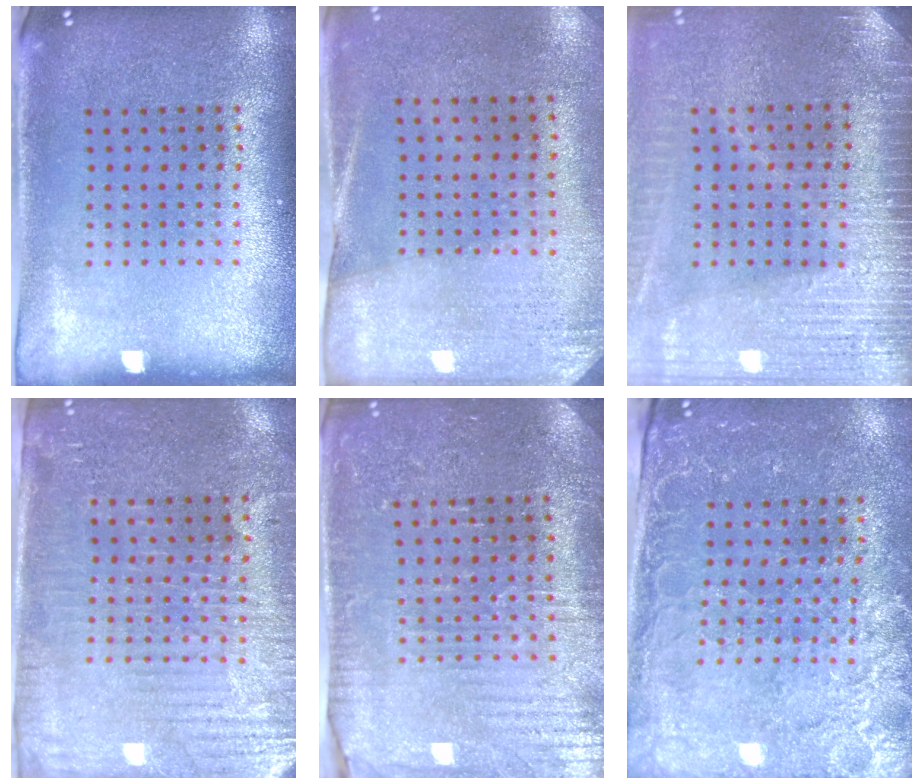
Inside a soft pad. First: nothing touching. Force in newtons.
{"total": 2.7, "press": 2.3, "slide": 1.4}
{"total": 3.4, "press": 3.1, "slide": 1.5}
{"total": 3.8, "press": 3.5, "slide": 1.4}
{"total": 3.4, "press": 3.4, "slide": 0.5}
{"total": 3.1, "press": 2.9, "slide": 1.0}